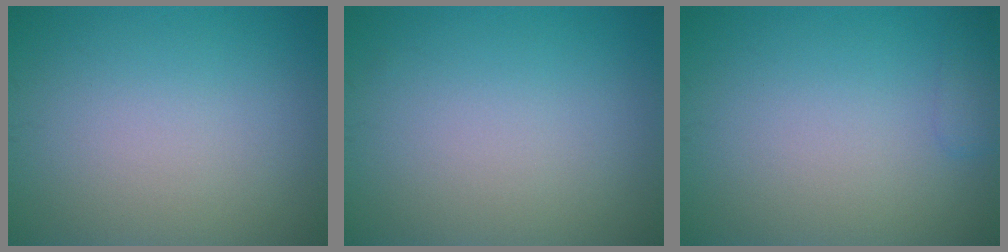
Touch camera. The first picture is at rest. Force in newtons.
{"total": 0.0}
{"total": 1.1, "press": 1.1, "slide": 0.1}